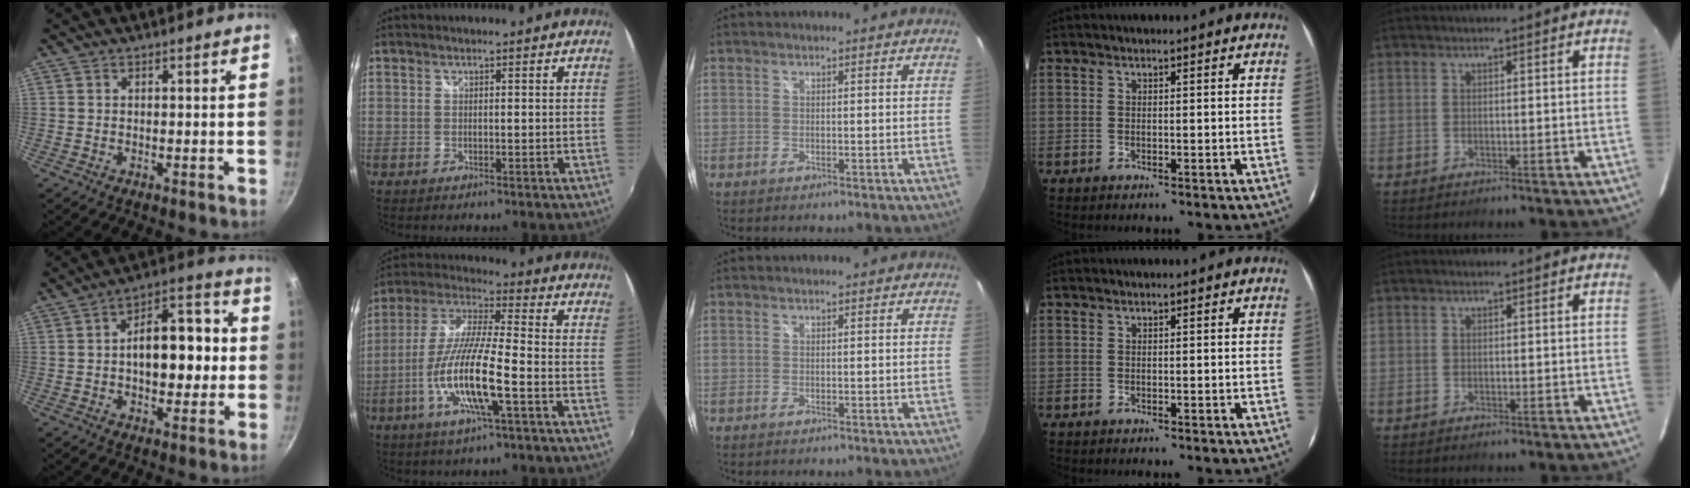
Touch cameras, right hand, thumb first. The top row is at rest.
{"thumb": {"total": 14.4, "force": [-0.4, 8.5, 11.6], "torque": [-0.123, 0.036, -0.016]}, "index": {"total": 14.8, "force": [-5.3, 1.9, 13.7], "torque": [-0.278, -0.012, -0.104]}}